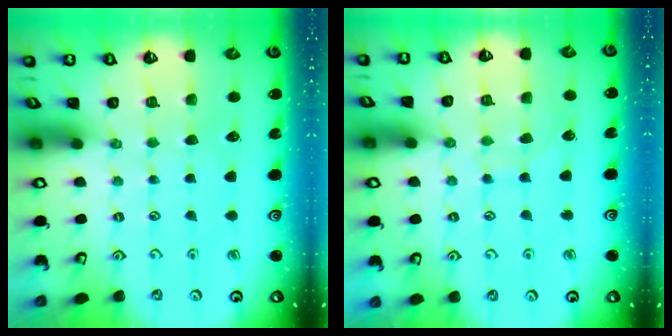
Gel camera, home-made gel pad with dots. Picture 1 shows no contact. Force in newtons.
{"total": 6.2, "press": 6.1, "slide": 0.6}